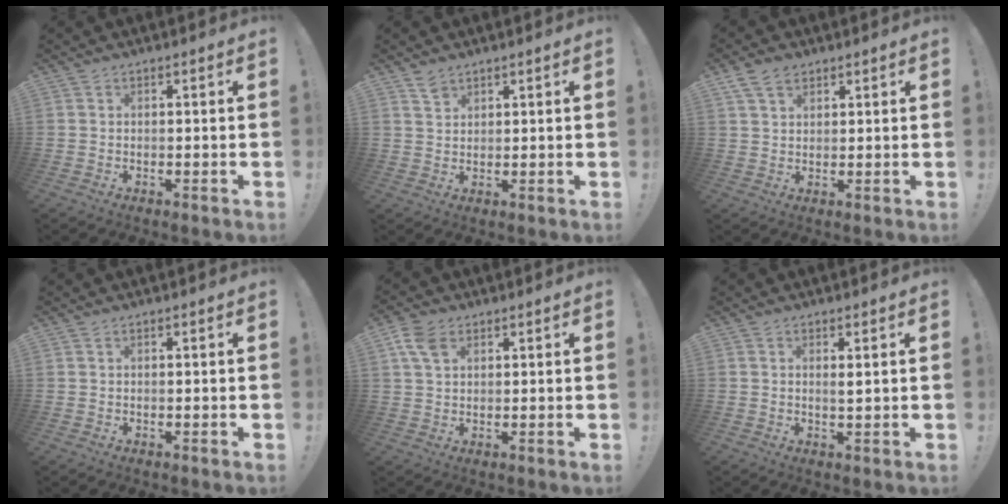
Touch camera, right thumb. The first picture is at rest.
{"total": 3.4, "force": [2.6, 2.0, 1.0], "torque": [-0.009, -0.016, 0.048]}
{"total": 5.2, "force": [3.2, 3.4, 2.4], "torque": [-0.047, -0.006, 0.063]}
{"total": 0.5, "force": [0.4, -0.2, 0.1], "torque": [0.006, -0.004, 0.007]}
{"total": 6.6, "force": [3.0, 4.2, 4.0], "torque": [-0.075, 0.000, 0.060]}
{"total": 1.8, "force": [0.9, -0.1, 1.5], "torque": [-0.015, -0.009, 0.012]}